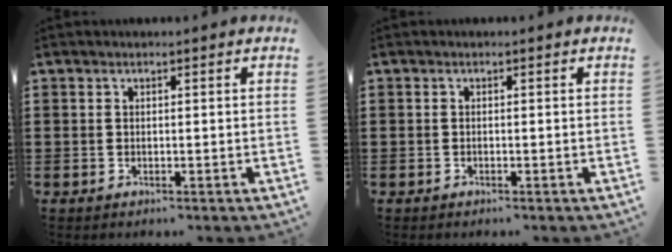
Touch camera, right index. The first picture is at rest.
{"total": 0.0}